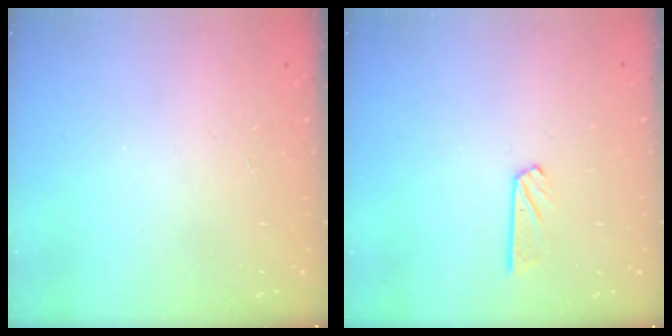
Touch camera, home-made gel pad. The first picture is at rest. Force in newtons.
{"total": 3.9, "press": 3.9, "slide": 0.3}